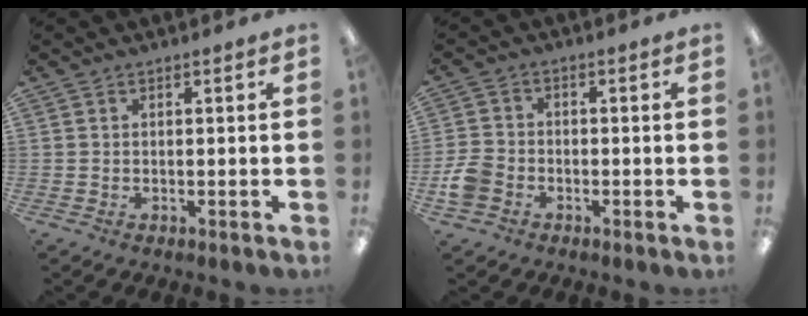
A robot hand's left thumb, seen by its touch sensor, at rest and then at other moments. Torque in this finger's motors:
{"motor_torque": [-0.48, 0.56, 0.19, -0.18, 0.01]}